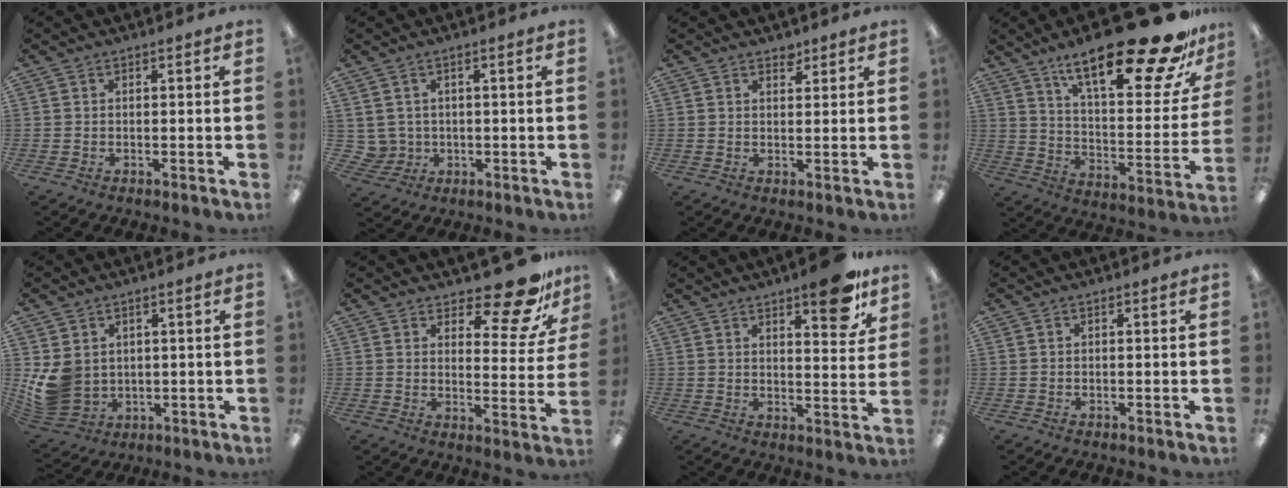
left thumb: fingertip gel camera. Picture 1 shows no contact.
{"total": 4.0, "force": [1.1, 3.8, 0.5], "torque": [-0.023, -0.001, 0.021]}
{"total": 2.2, "force": [1.9, 1.0, 0.6], "torque": [0.004, -0.009, 0.032]}
{"total": 28.5, "force": [19.6, 8.1, 19.1], "torque": [-0.280, -0.127, 0.315]}
{"total": 9.0, "force": [1.3, 7.8, 4.2], "torque": [-0.104, -0.013, 0.028]}
{"total": 14.4, "force": [11.1, 4.9, 7.7], "torque": [-0.097, -0.083, 0.188]}
{"total": 11.0, "force": [7.9, 3.6, 6.9], "torque": [-0.072, -0.049, 0.127]}
{"total": 0.0}